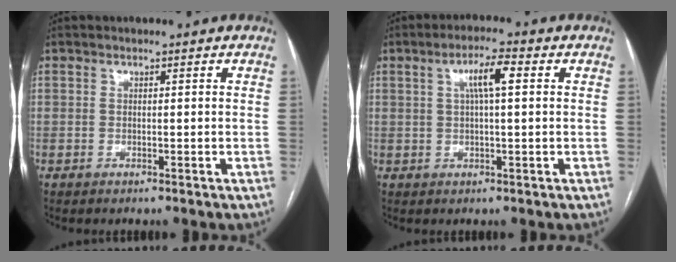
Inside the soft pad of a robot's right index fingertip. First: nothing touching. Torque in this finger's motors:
{"motor_torque": [0.28, 0.02, 0.11, 0.09]}